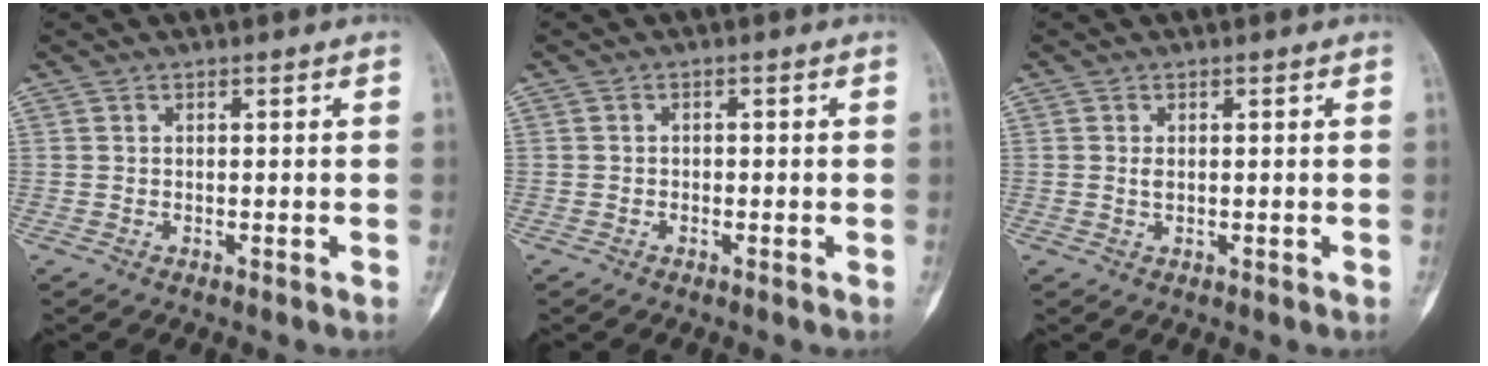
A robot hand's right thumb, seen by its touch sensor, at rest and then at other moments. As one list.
[{"total": 0.8, "force": [-0.5, 0.7, 0.1], "torque": [0.006, 0.005, -0.016]}, {"total": 0.9, "force": [0.2, 0.6, 0.7], "torque": [-0.008, 0.002, 0.003]}]